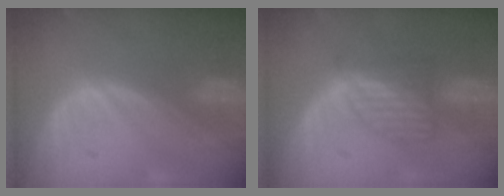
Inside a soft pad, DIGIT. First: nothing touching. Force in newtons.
{"total": 6.2, "press": 5.5, "slide": 2.9}